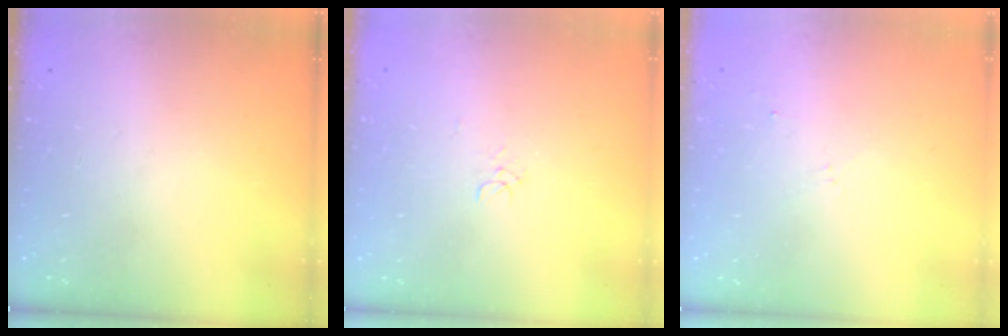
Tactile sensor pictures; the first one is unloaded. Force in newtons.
{"total": 3.1, "press": 3.1, "slide": 0.2}
{"total": 2.2, "press": 2.1, "slide": 0.7}